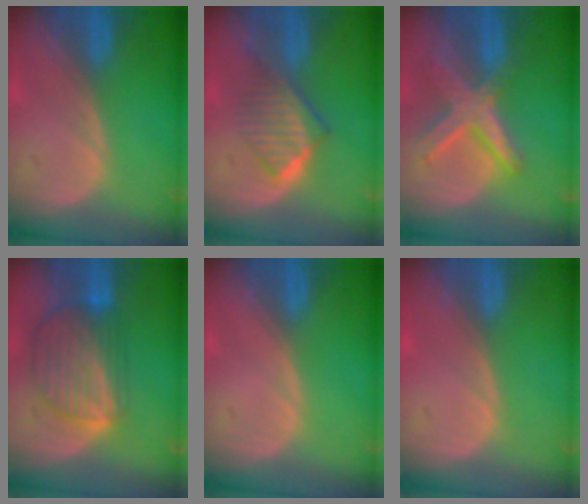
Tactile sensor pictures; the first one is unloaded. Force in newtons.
{"total": 6.5, "press": 5.7, "slide": 3.1}
{"total": 8.3, "press": 7.1, "slide": 4.3}
{"total": 9.1, "press": 7.8, "slide": 4.7}
{"total": 0.0}
{"total": 0.6, "press": 0.1, "slide": 0.6}